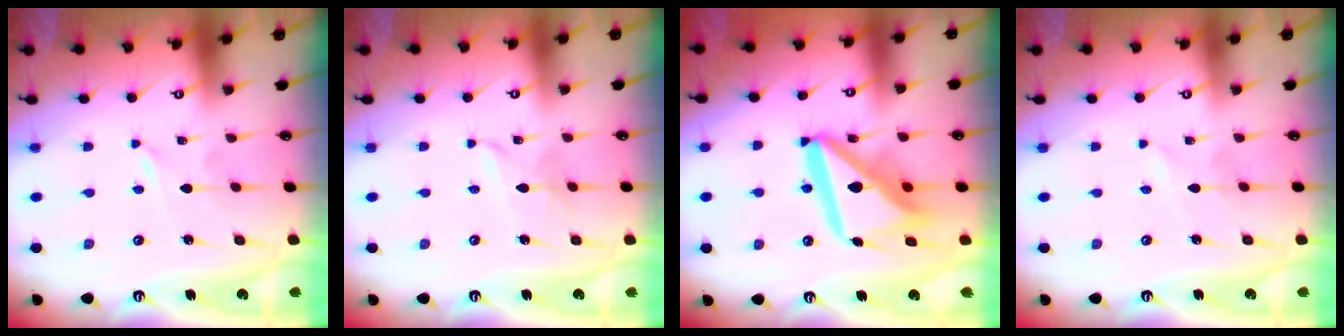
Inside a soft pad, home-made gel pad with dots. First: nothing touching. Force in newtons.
{"total": 3.0, "press": 3.0, "slide": 0.2}
{"total": 17.1, "press": 17.0, "slide": 2.1}
{"total": 1.1, "press": 1.1, "slide": 0.2}